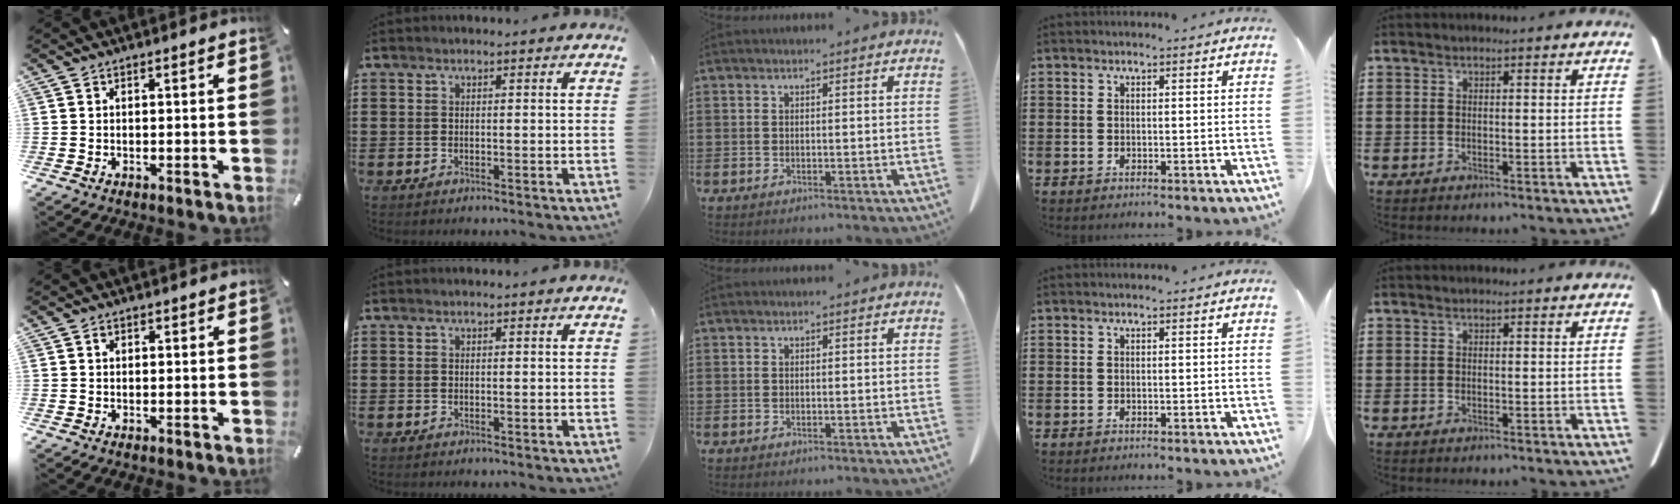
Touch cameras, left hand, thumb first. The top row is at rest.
{"thumb": {"total": 0.9, "force": [0.2, 0.8, 0.4], "torque": [0.000, 0.001, 0.001]}}